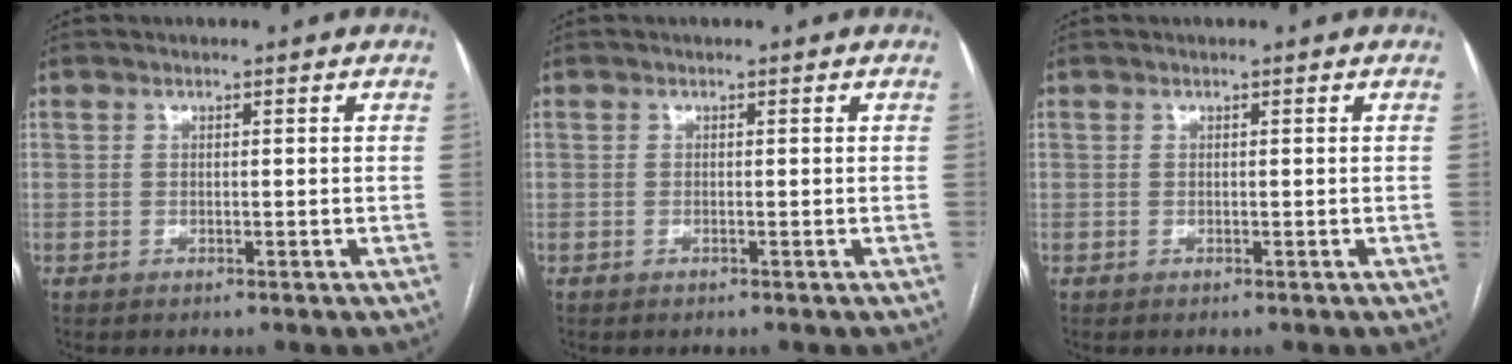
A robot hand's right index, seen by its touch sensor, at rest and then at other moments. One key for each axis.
{"total": 0.0}
{"total": 0.0}